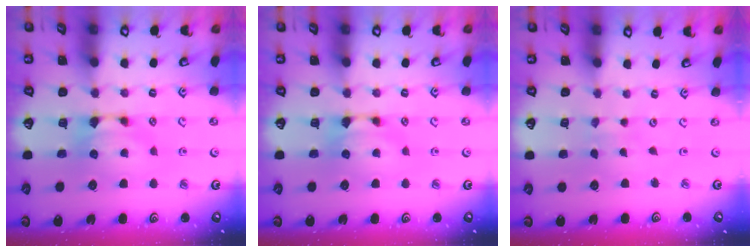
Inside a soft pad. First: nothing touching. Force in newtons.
{"total": 0.0}
{"total": 5.0, "press": 5.0, "slide": 0.1}